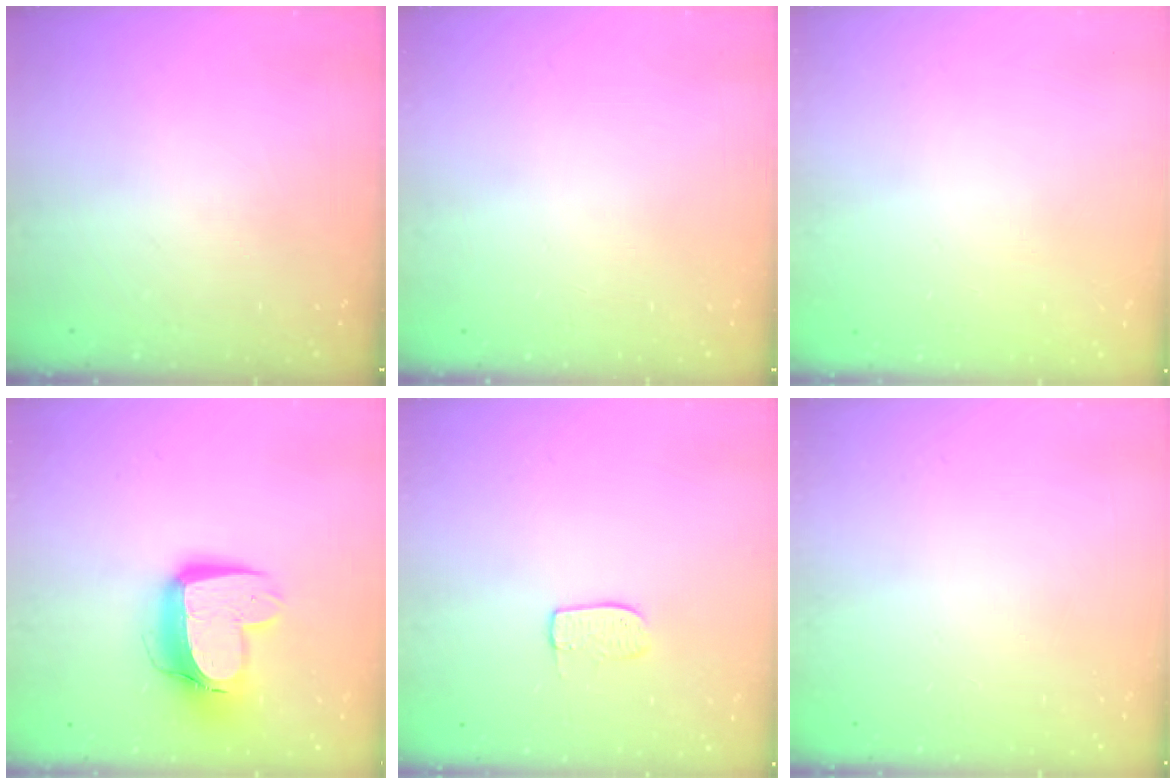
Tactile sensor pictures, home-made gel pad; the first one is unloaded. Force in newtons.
{"total": 0.0}
{"total": 0.0}
{"total": 13.6, "press": 13.5, "slide": 1.4}
{"total": 6.3, "press": 6.3, "slide": 0.1}
{"total": 0.0}